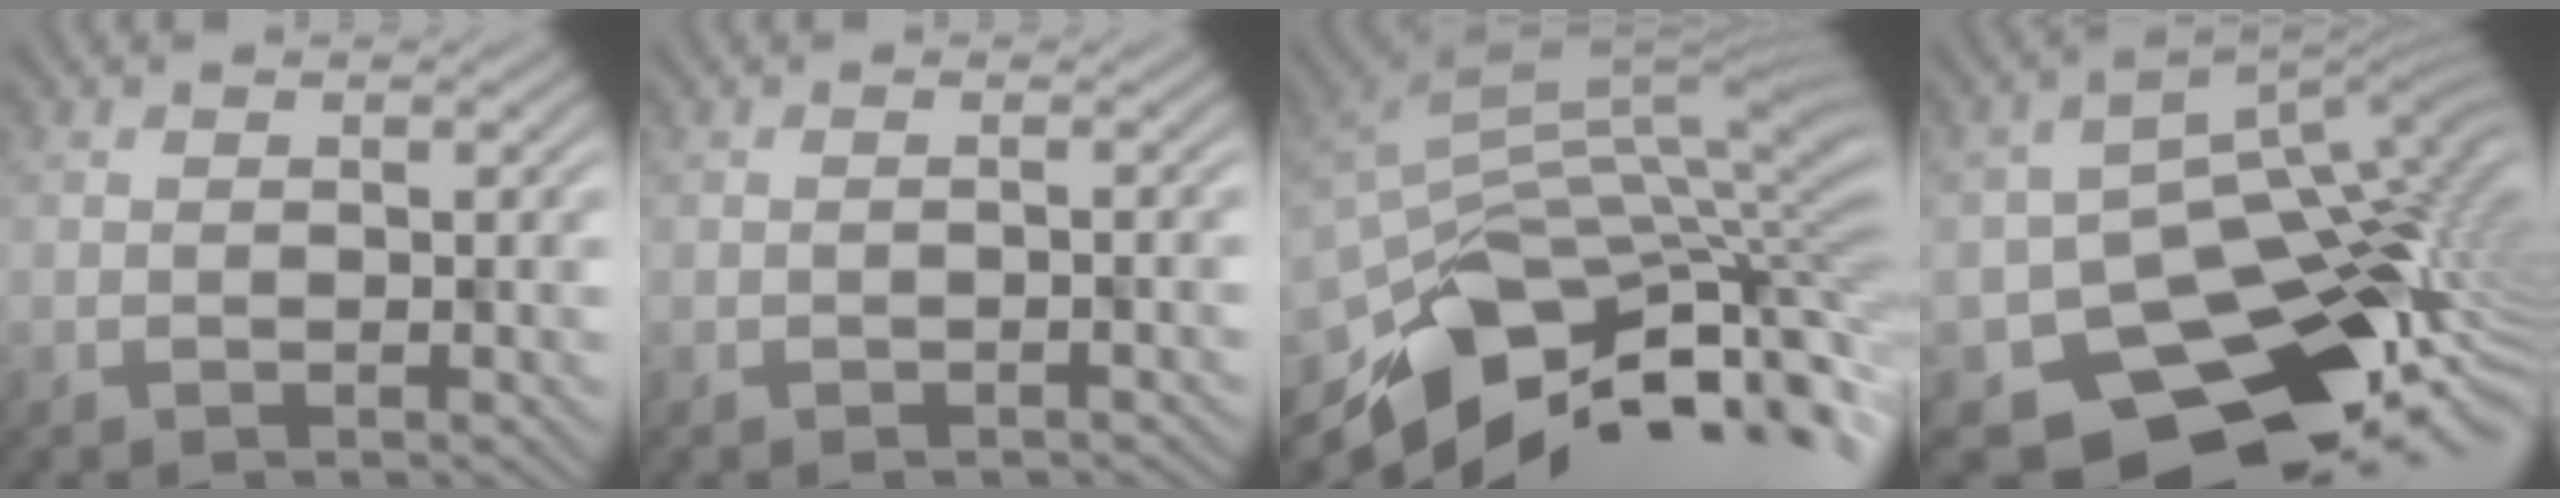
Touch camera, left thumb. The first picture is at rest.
{"total": 0.7, "force": [-0.6, -0.2, -0.4], "torque": [0.008, 0.004, -0.011]}
{"total": 11.1, "force": [-4.2, 6.3, 8.2], "torque": [-0.152, -0.016, -0.079]}
{"total": 14.3, "force": [-6.2, 10.2, 7.9], "torque": [-0.113, -0.057, -0.077]}